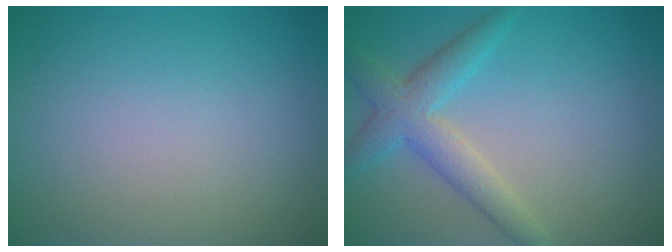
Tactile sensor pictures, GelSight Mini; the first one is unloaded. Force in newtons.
{"total": 3.9, "press": 3.9, "slide": 0.1}